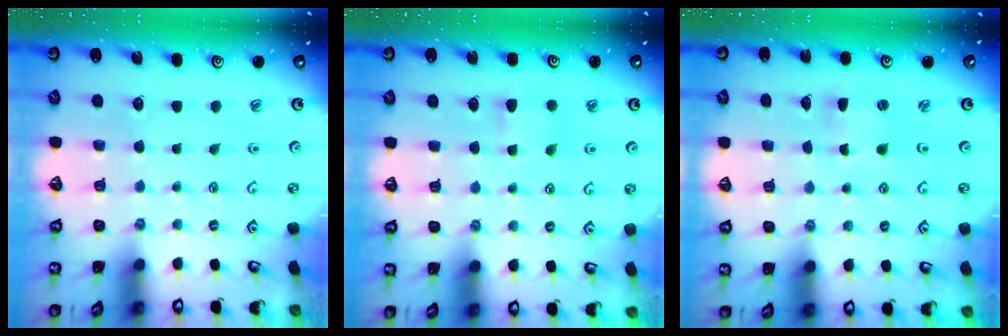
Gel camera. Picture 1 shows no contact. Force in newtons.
{"total": 4.5, "press": 4.5, "slide": 0.7}
{"total": 2.6, "press": 2.5, "slide": 0.4}